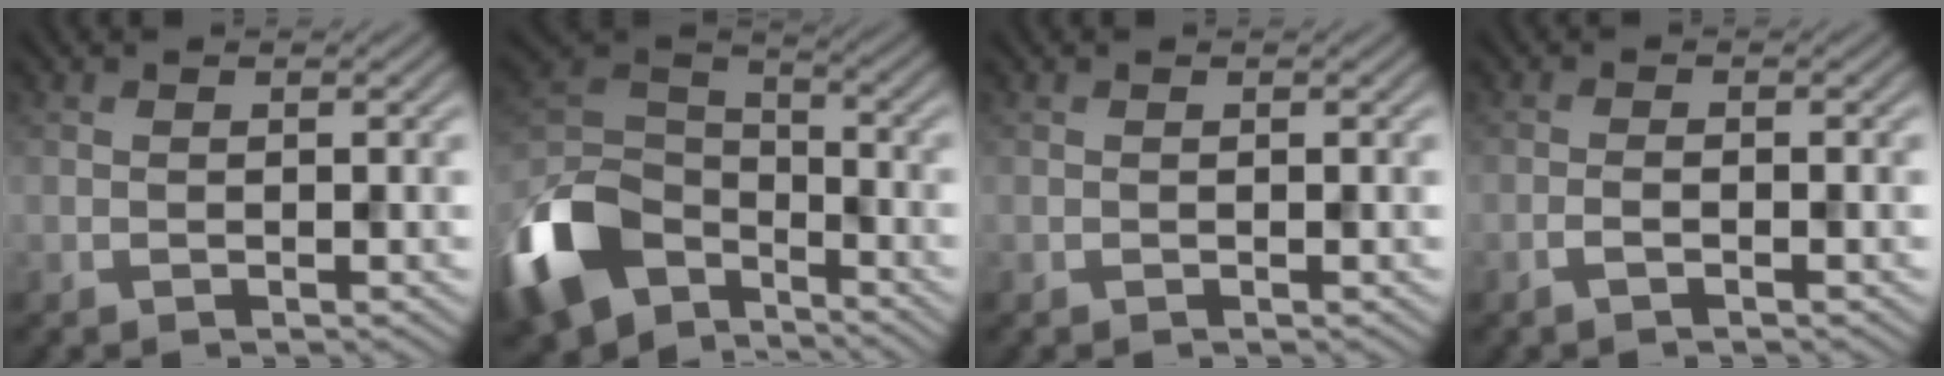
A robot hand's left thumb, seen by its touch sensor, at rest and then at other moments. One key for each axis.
{"total": 14.6, "fx": -8.3, "fy": 9.2, "fz": 7.7, "tx": -0.219, "ty": -0.029, "tz": -0.165}
{"total": 0.0}
{"total": 1.3, "fx": -0.7, "fy": 0.1, "fz": 1.0, "tx": -0.020, "ty": 0.004, "tz": -0.018}